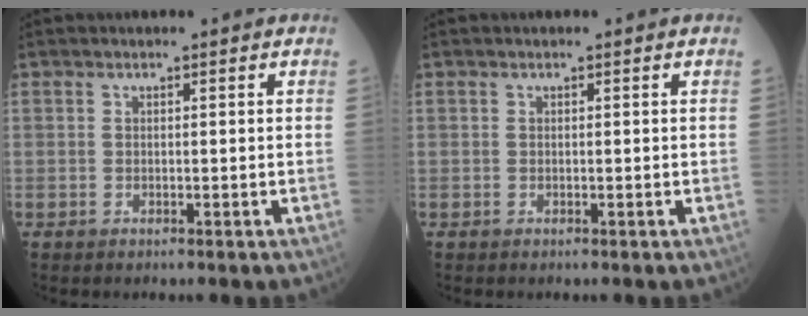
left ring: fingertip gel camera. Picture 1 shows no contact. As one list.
[{"total": 0.0}]